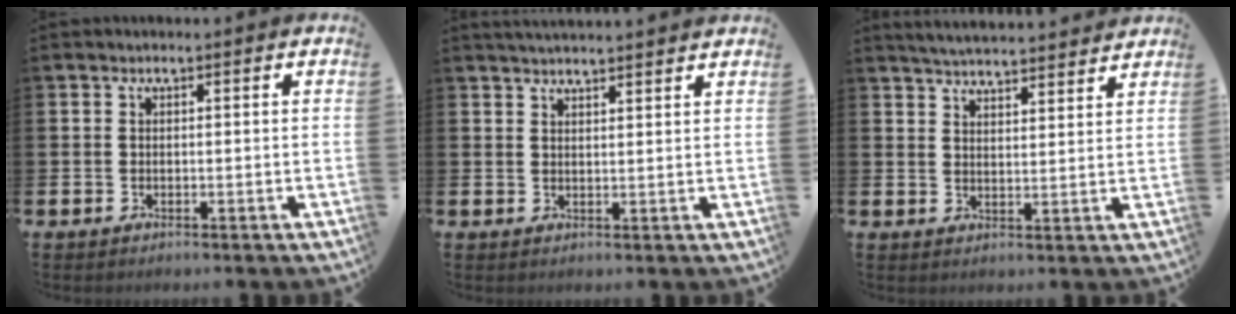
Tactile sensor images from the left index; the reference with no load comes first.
{"total": 2.5, "force": [2.5, -0.2, 0.1], "torque": [-0.005, -0.013, 0.046]}
{"total": 4.7, "force": [4.7, 0.0, 0.3], "torque": [-0.014, -0.032, 0.083]}